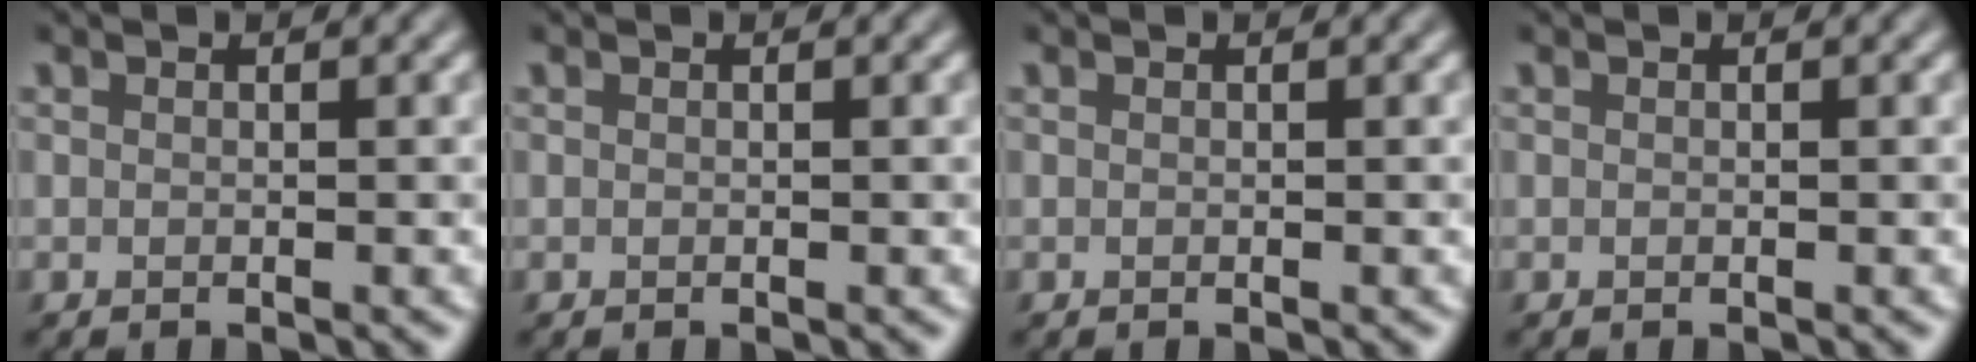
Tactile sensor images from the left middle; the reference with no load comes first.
{"total": 0.0}
{"total": 0.0}
{"total": 0.0}